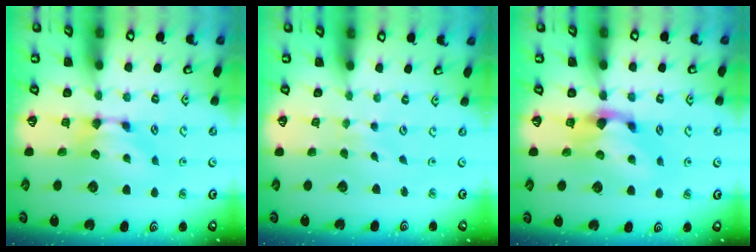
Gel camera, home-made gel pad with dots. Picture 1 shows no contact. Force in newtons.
{"total": 2.9, "press": 2.9, "slide": 0.4}
{"total": 1.6, "press": 1.2, "slide": 1.1}